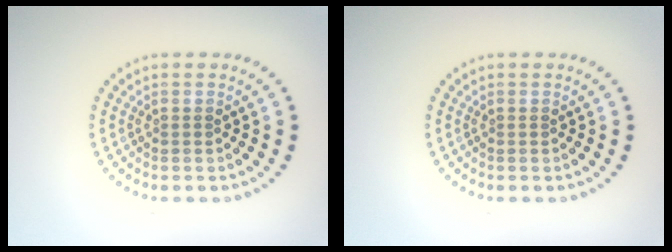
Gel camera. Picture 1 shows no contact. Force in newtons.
{"total": 0.0}